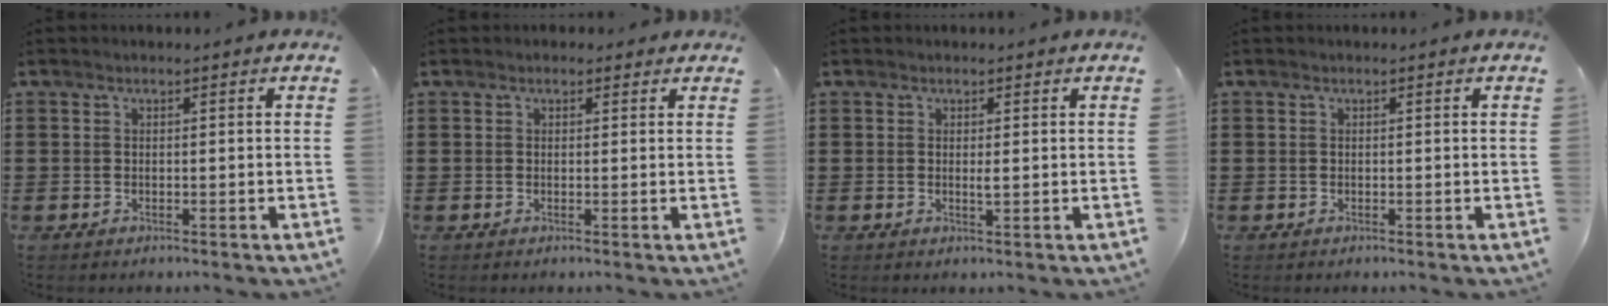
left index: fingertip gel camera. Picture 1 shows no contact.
{"total": 1.0, "force": [0.6, 0.7, 0.3], "torque": [0.000, 0.004, 0.008]}
{"total": 1.0, "force": [0.1, 0.1, 1.0], "torque": [-0.020, 0.000, 0.001]}
{"total": 0.0}